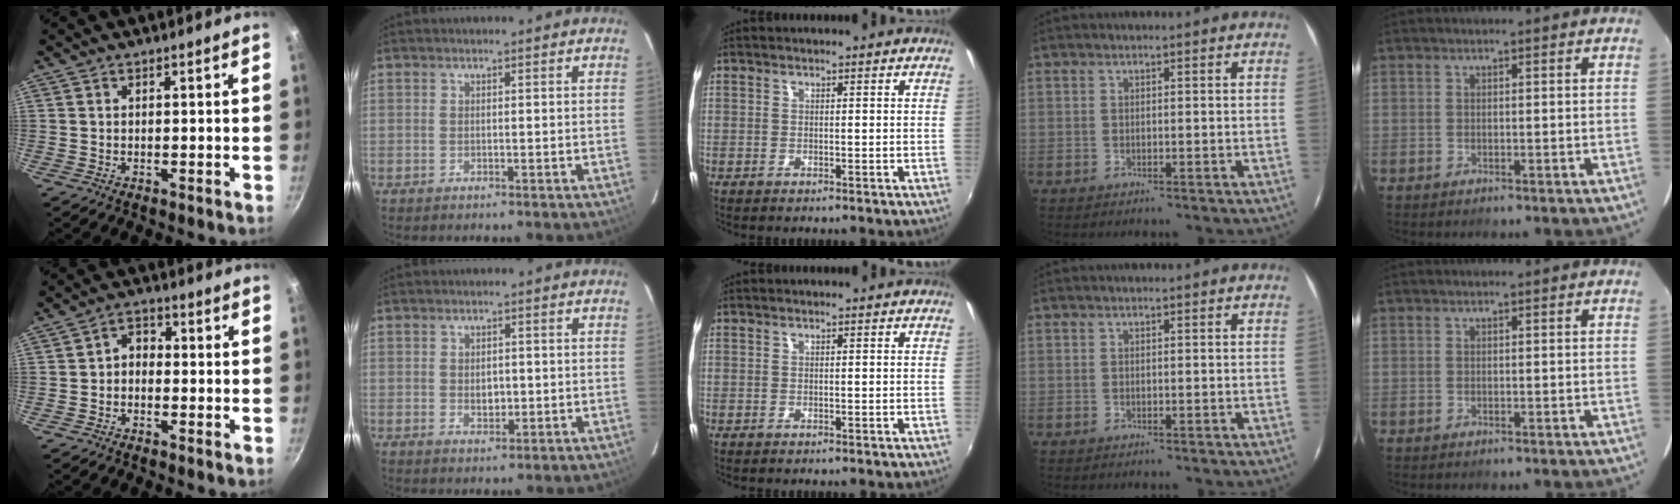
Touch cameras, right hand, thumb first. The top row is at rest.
{"thumb": {"total": 3.4, "force": [-0.9, 2.6, 2.0], "torque": [-0.020, 0.020, -0.024]}, "index": {"total": 3.0, "force": [-0.3, 2.1, 2.1], "torque": [-0.035, 0.001, -0.003]}}